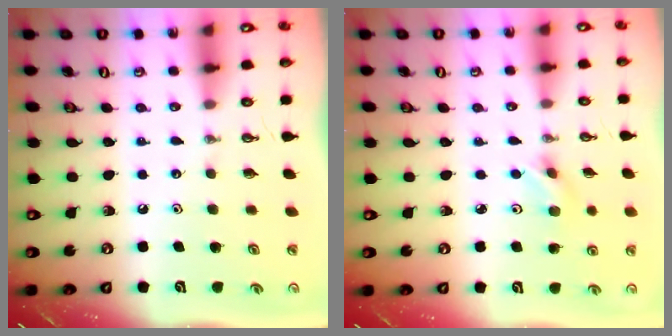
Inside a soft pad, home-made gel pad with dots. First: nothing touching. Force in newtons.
{"total": 3.5, "press": 3.4, "slide": 0.8}